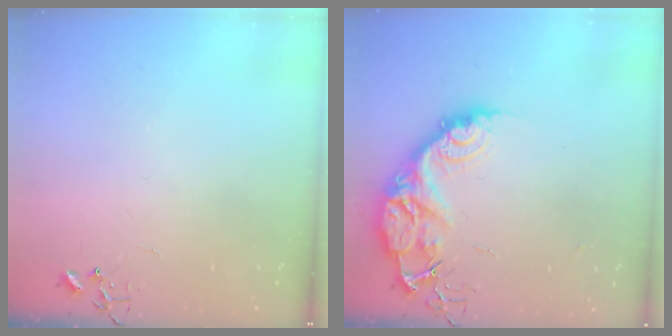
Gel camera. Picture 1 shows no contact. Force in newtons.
{"total": 16.1, "press": 16.0, "slide": 1.5}